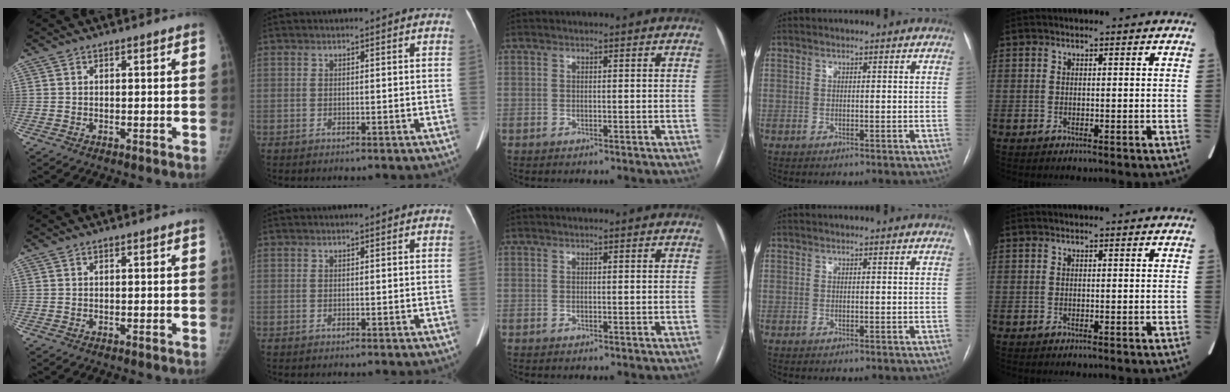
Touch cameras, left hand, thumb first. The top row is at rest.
{}